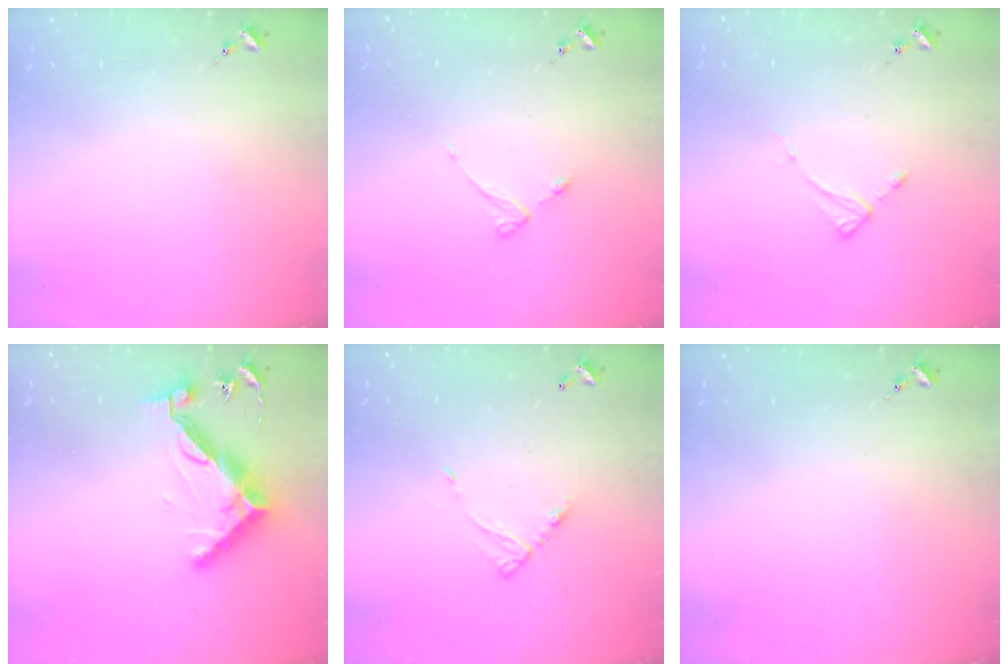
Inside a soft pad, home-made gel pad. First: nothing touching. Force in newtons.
{"total": 4.0, "press": 3.9, "slide": 0.5}
{"total": 2.6, "press": 2.6, "slide": 0.4}
{"total": 12.7, "press": 12.7, "slide": 0.5}
{"total": 7.3, "press": 7.3, "slide": 0.6}
{"total": 0.0}